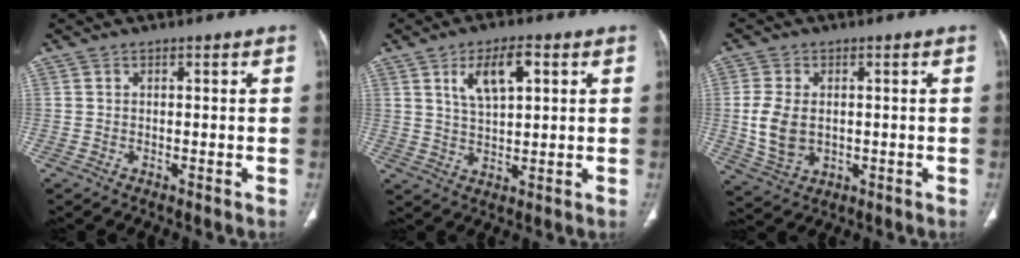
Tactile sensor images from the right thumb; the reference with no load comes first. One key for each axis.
{"total": 7.9, "fx": 3.2, "fy": 3.4, "fz": 6.4, "tx": -0.107, "ty": -0.007, "tz": 0.060}
{"total": 8.0, "fx": -0.1, "fy": 5.5, "fz": 5.8, "tx": -0.112, "ty": -0.007, "tz": 0.006}